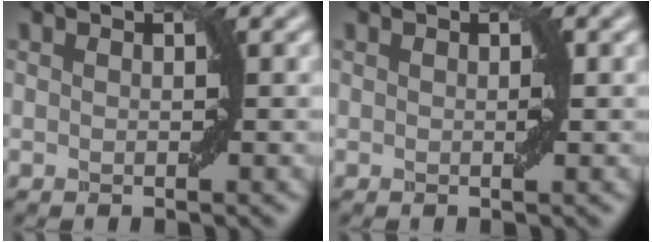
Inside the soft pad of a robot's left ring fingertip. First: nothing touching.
{"total": 0.6, "force": [0.0, 0.0, 0.6], "torque": [-0.009, 0.000, 0.001]}